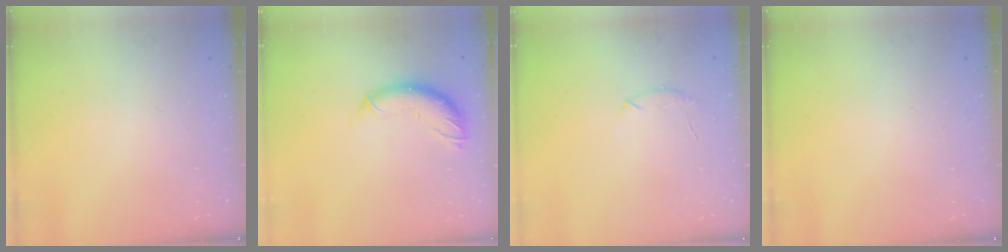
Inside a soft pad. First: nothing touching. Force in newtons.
{"total": 10.7, "press": 10.6, "slide": 1.0}
{"total": 6.9, "press": 6.7, "slide": 1.8}
{"total": 0.0}